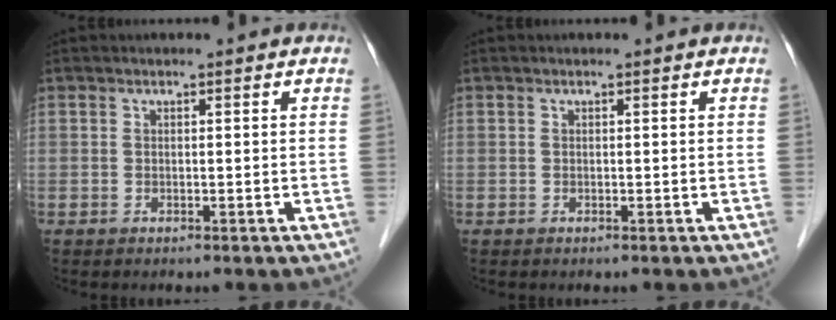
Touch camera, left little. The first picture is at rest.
{"total": 0.0}